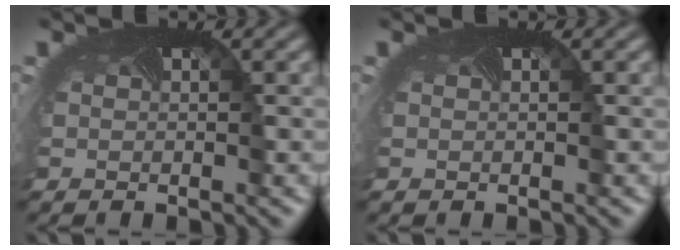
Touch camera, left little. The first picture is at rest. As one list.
[{"total": 0.0}]